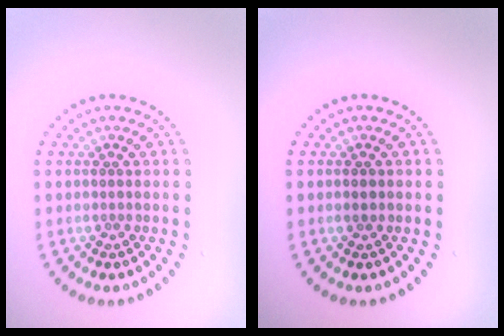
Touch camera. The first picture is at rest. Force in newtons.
{"total": 0.9, "press": 0.9, "slide": 0.0}